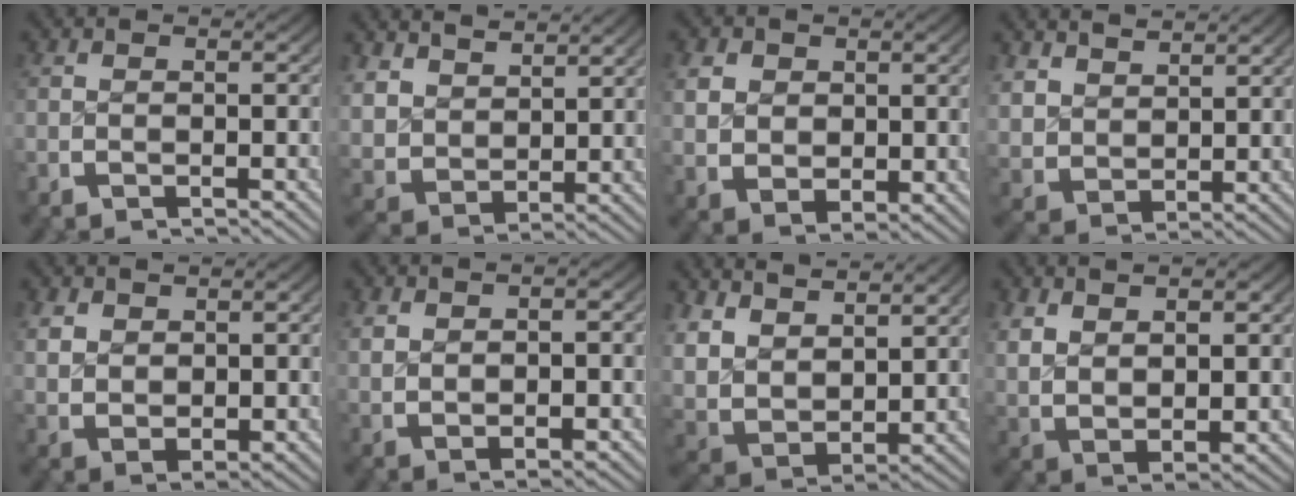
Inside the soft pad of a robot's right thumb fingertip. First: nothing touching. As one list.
[{"total": 5.6, "force": [2.3, 4.1, 3.0], "torque": [-0.084, -0.032, 0.059]}, {"total": 5.2, "force": [0.7, 4.2, 3.1], "torque": [-0.070, -0.029, 0.032]}, {"total": 4.2, "force": [2.4, 2.9, 1.9], "torque": [-0.052, -0.022, 0.059]}, {"total": 4.1, "force": [1.3, 2.8, 2.6], "torque": [-0.053, -0.017, 0.041]}, {"total": 3.1, "force": [1.1, 1.7, 2.3], "torque": [-0.042, -0.001, 0.030]}, {"total": 10.9, "force": [2.0, 8.1, 7.1], "torque": [-0.194, -0.050, 0.052]}, {"total": 7.4, "force": [1.2, 5.2, 5.2], "torque": [-0.119, -0.029, 0.044]}]